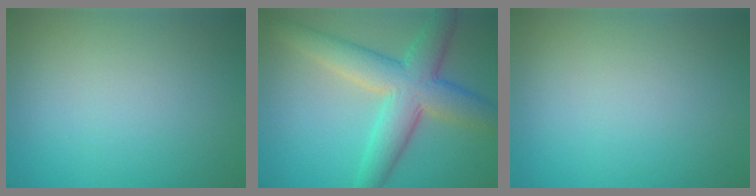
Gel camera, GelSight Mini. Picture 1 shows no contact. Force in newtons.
{"total": 7.5, "press": 7.5, "slide": 0.6}
{"total": 0.0}